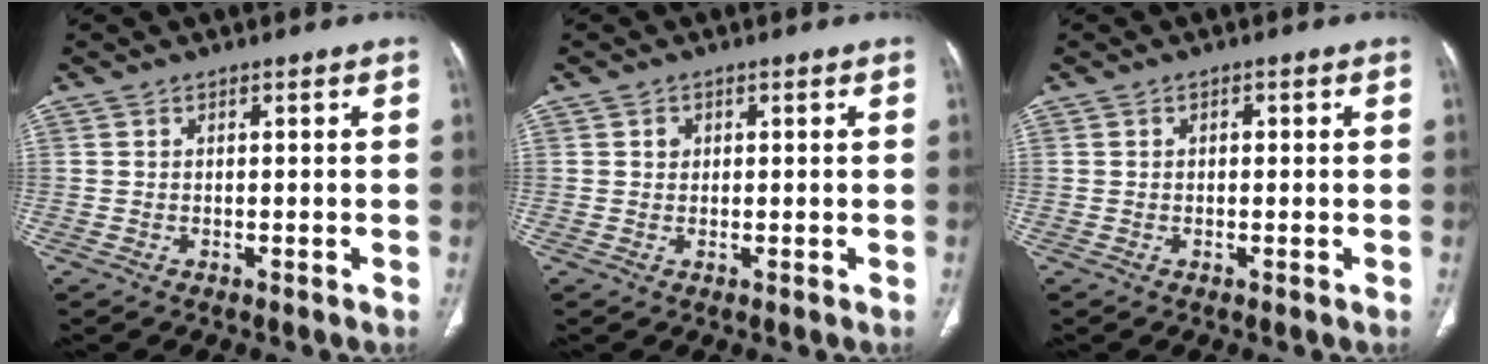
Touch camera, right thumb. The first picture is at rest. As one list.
[{"total": 1.2, "force": [0.4, 1.1, 0.4], "torque": [-0.001, 0.001, 0.005]}, {"total": 0.9, "force": [0.2, 0.6, 0.6], "torque": [-0.009, 0.003, 0.003]}]